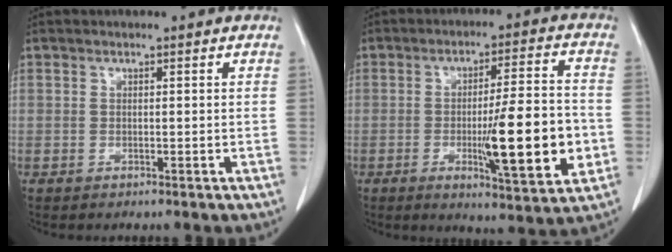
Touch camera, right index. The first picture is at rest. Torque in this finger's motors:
{"motor_torque": [1.83, -0.02, 0.76, 0.18]}